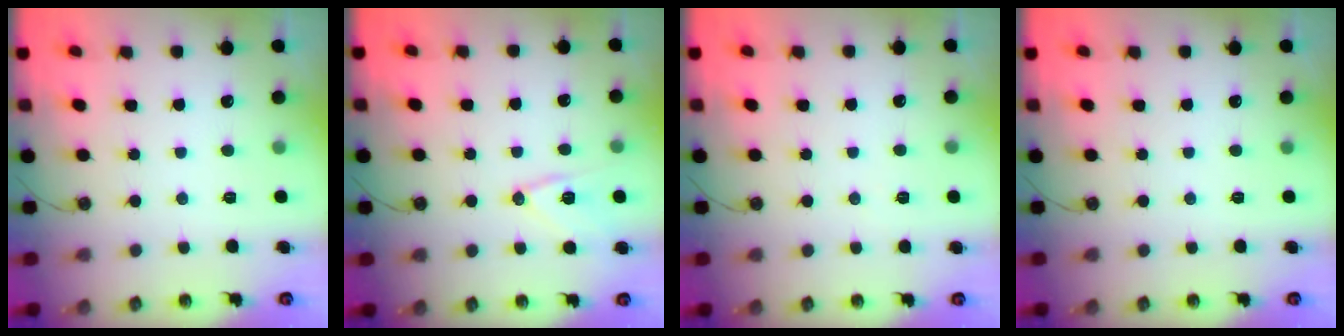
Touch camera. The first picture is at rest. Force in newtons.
{"total": 10.6, "press": 10.5, "slide": 1.4}
{"total": 5.4, "press": 3.0, "slide": 4.5}
{"total": 0.0}